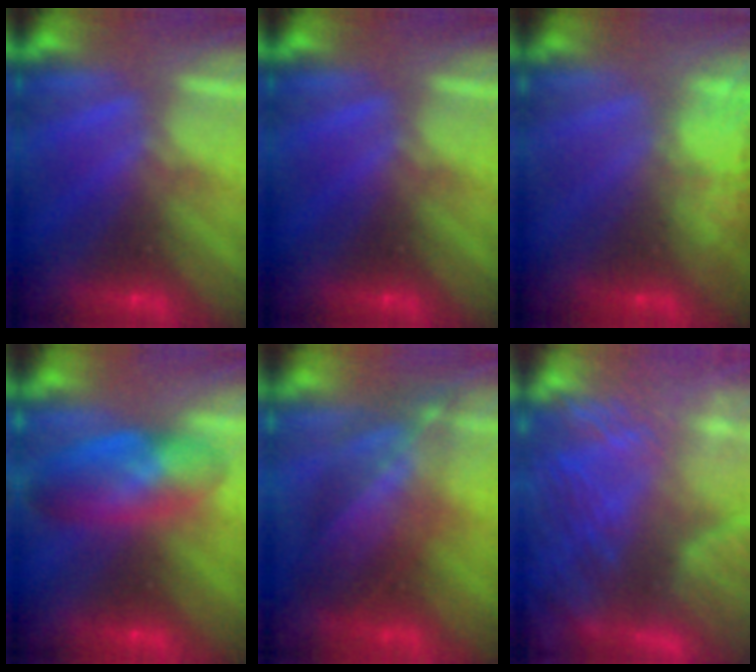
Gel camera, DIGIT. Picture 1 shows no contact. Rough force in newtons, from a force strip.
{"total": 0.0}
{"total": 7.2}
{"total": 7.8}
{"total": 7.8}
{"total": 9.3}